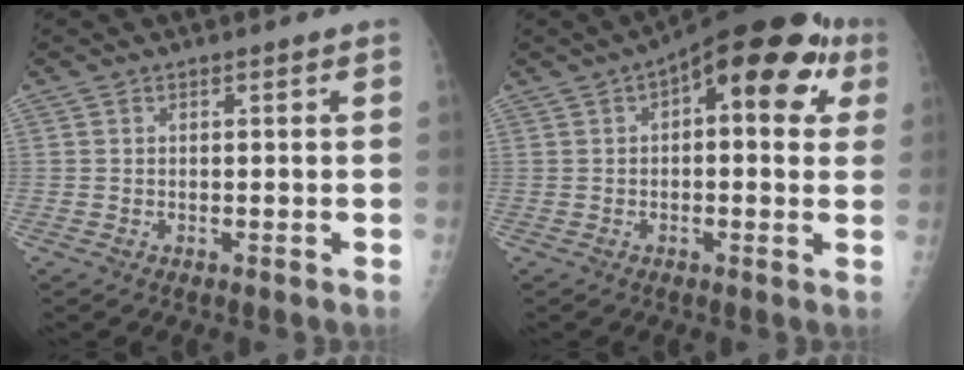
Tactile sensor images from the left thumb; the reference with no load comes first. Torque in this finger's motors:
{"motor_torque": [0.11, 0.96, 0.09, -0.04, 0.13]}